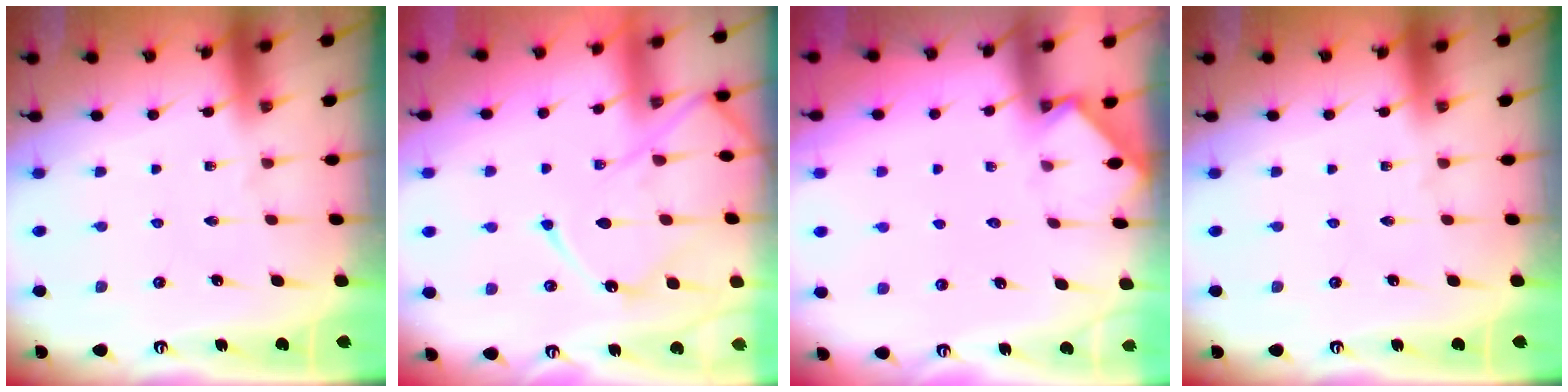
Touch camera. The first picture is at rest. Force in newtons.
{"total": 14.0, "press": 14.0, "slide": 0.6}
{"total": 2.6, "press": 2.6, "slide": 0.4}
{"total": 0.0}